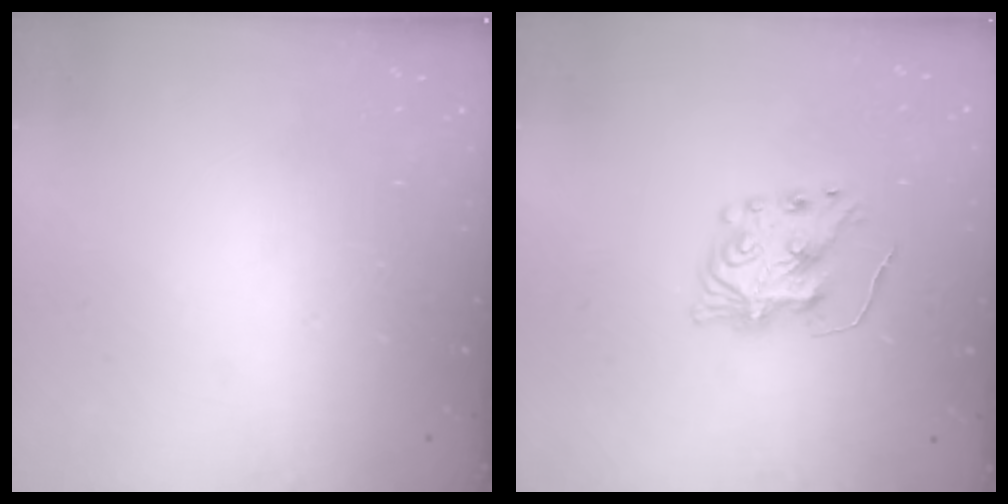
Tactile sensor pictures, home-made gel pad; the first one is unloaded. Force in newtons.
{"total": 8.2, "press": 8.2, "slide": 0.7}